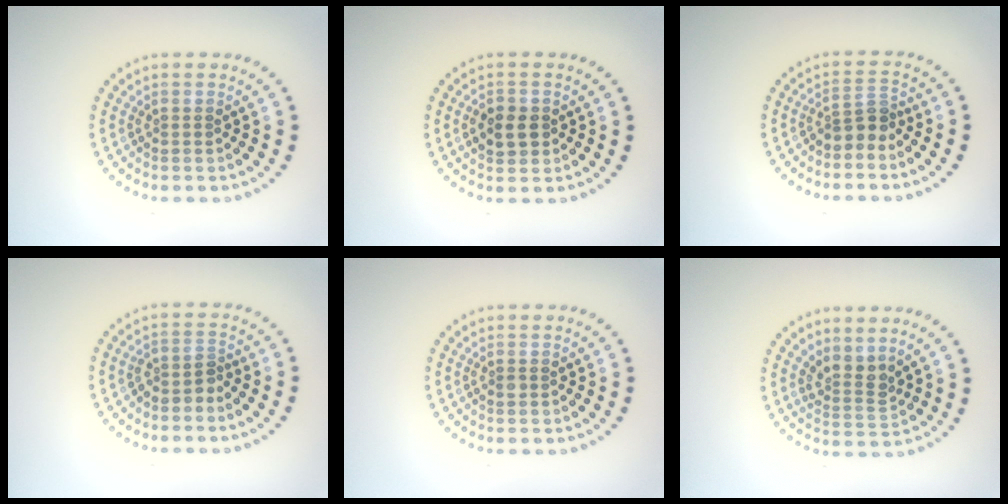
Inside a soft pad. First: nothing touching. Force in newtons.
{"total": 2.6, "press": 2.6, "slide": 0.3}
{"total": 2.4, "press": 1.9, "slide": 1.5}
{"total": 1.9, "press": 1.5, "slide": 1.2}
{"total": 0.5, "press": 0.5, "slide": 0.1}
{"total": 2.6, "press": 2.0, "slide": 1.7}